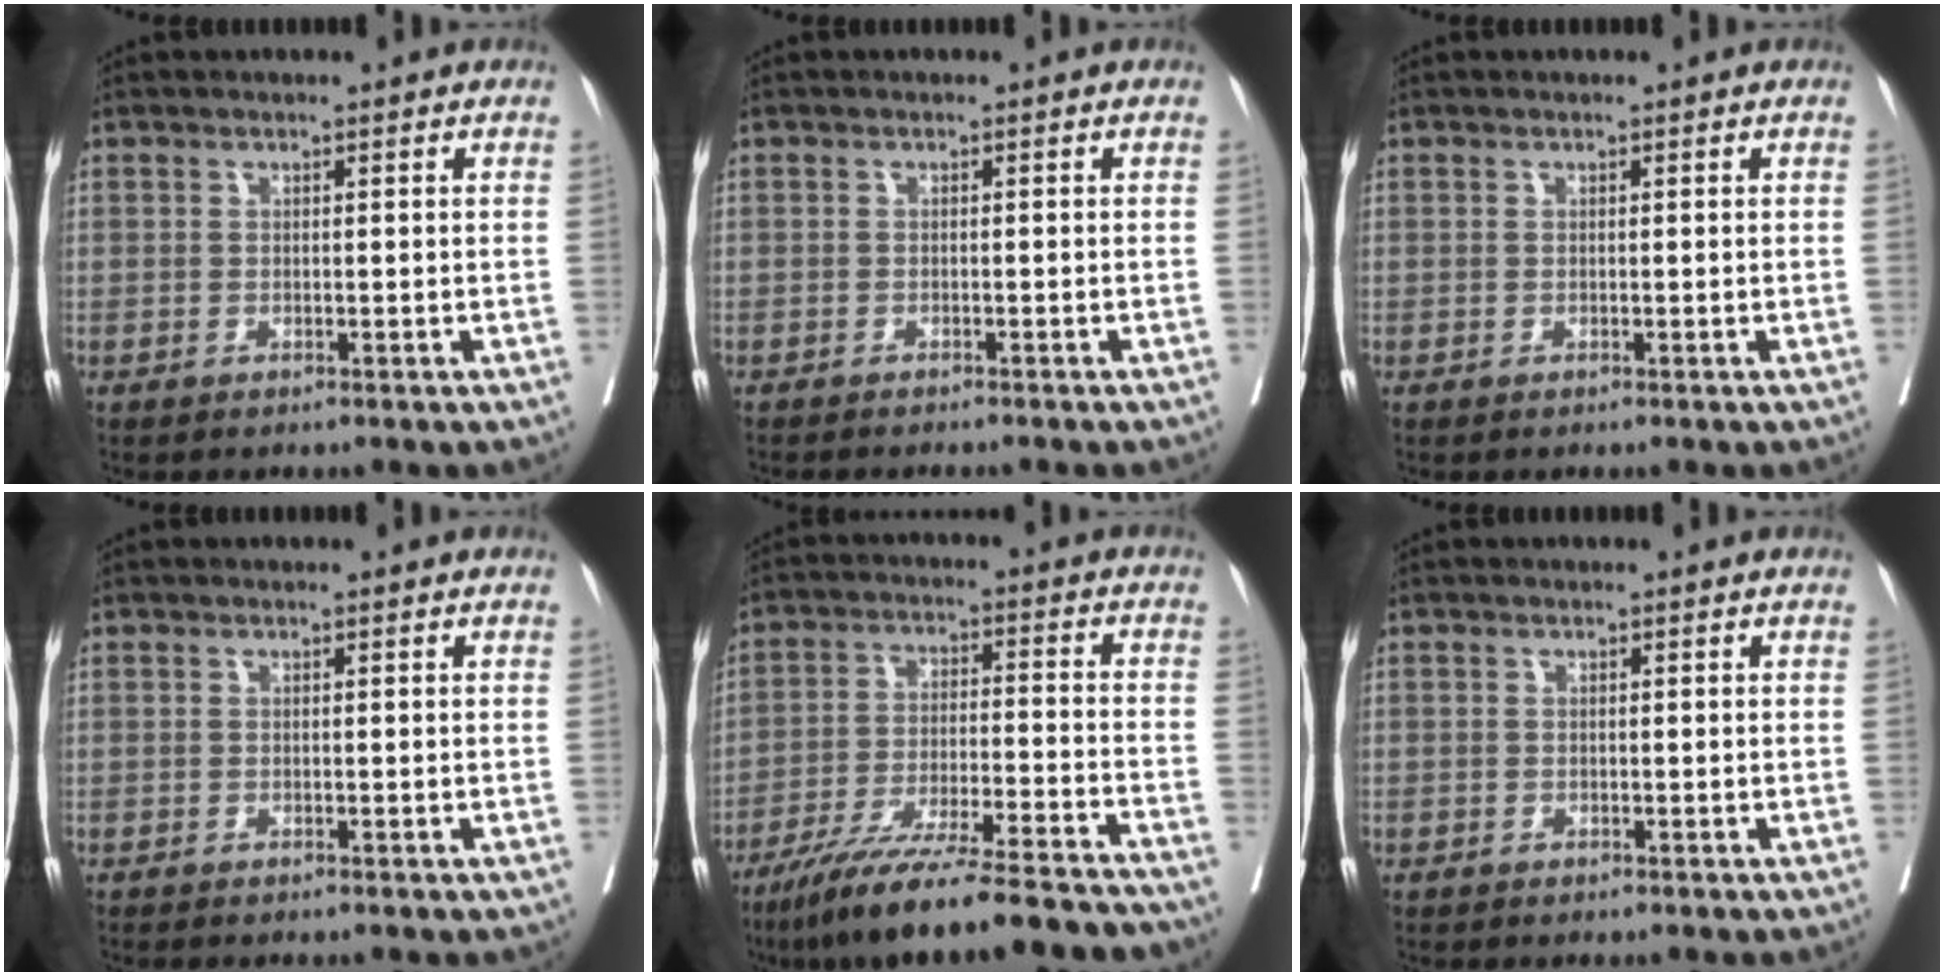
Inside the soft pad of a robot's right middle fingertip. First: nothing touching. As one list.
[{"total": 4.9, "force": [-4.4, 0.5, 2.0], "torque": [-0.021, -0.007, -0.057]}, {"total": 0.0}, {"total": 2.6, "force": [-2.2, 0.7, 1.3], "torque": [-0.022, -0.005, -0.022]}, {"total": 20.6, "force": [-17.8, 0.9, 10.3], "torque": [-0.145, -0.029, -0.274]}, {"total": 0.9, "force": [-0.4, 0.7, -0.1], "torque": [-0.003, 0.007, -0.009]}]